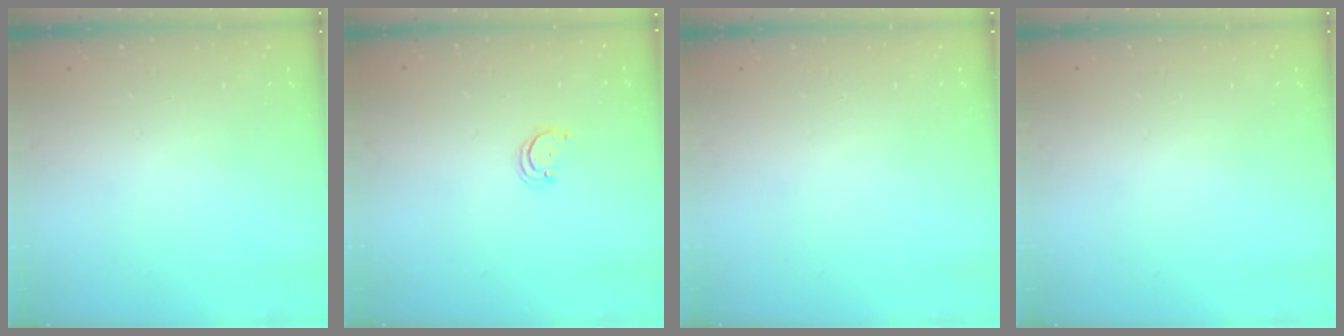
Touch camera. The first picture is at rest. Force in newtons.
{"total": 1.5, "press": 1.5, "slide": 0.1}
{"total": 0.0}
{"total": 0.0}